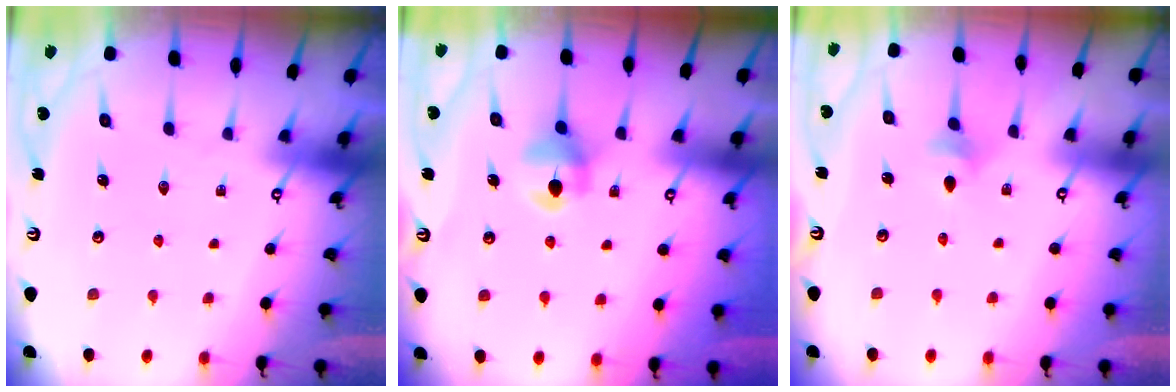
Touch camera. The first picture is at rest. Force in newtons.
{"total": 6.4, "press": 6.4, "slide": 0.7}
{"total": 4.0, "press": 3.9, "slide": 0.7}